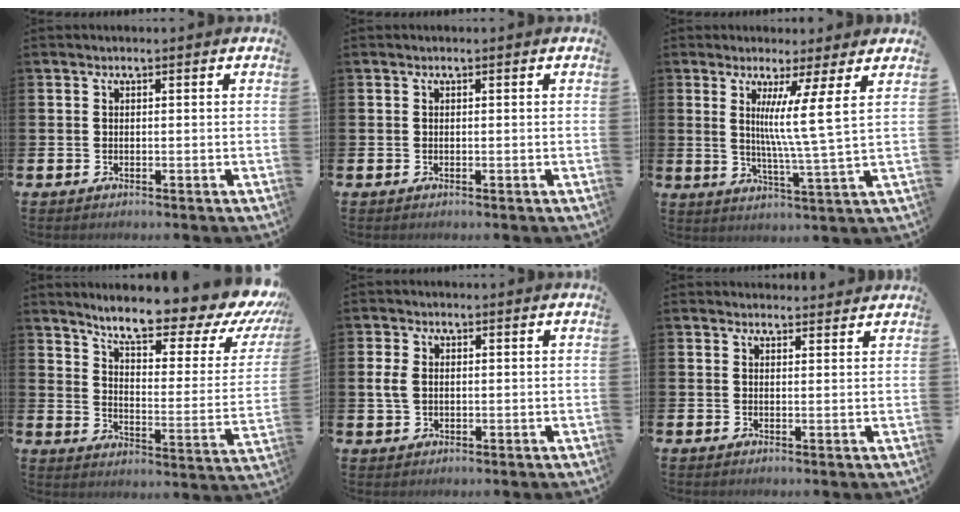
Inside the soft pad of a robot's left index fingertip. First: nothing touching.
{"total": 0.0}
{"total": 7.1, "force": [3.4, -1.3, 6.1], "torque": [-0.104, -0.039, 0.049]}
{"total": 10.3, "force": [8.9, 2.2, 4.7], "torque": [-0.103, -0.068, 0.142]}
{"total": 2.7, "force": [0.9, 1.9, 1.8], "torque": [-0.034, 0.009, 0.013]}
{"total": 2.0, "force": [2.0, 0.3, -0.2], "torque": [0.013, -0.014, 0.034]}